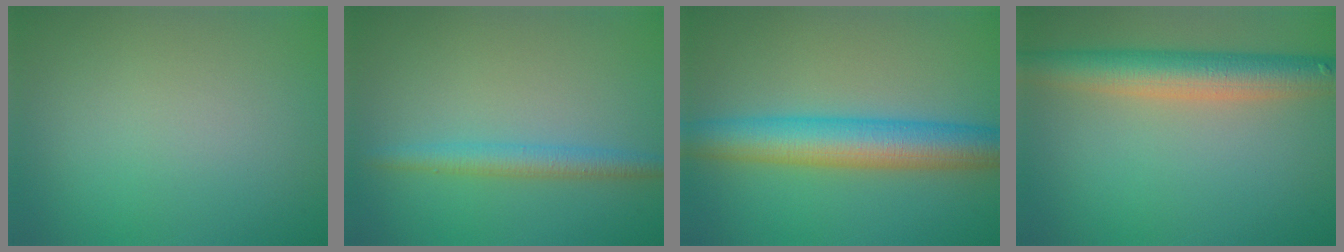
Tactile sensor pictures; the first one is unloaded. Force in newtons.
{"total": 2.4, "press": 2.4, "slide": 0.2}
{"total": 6.9, "press": 6.9, "slide": 0.1}
{"total": 6.1, "press": 6.1, "slide": 0.3}